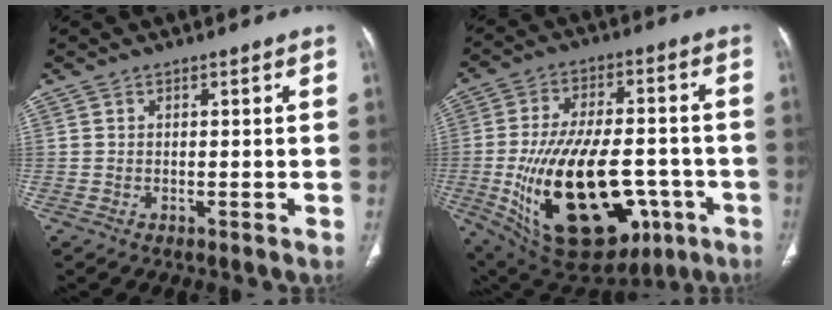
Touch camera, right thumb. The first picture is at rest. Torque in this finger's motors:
{"motor_torque": [2.38, 2.63, 2.69, -0.08, 0.77]}